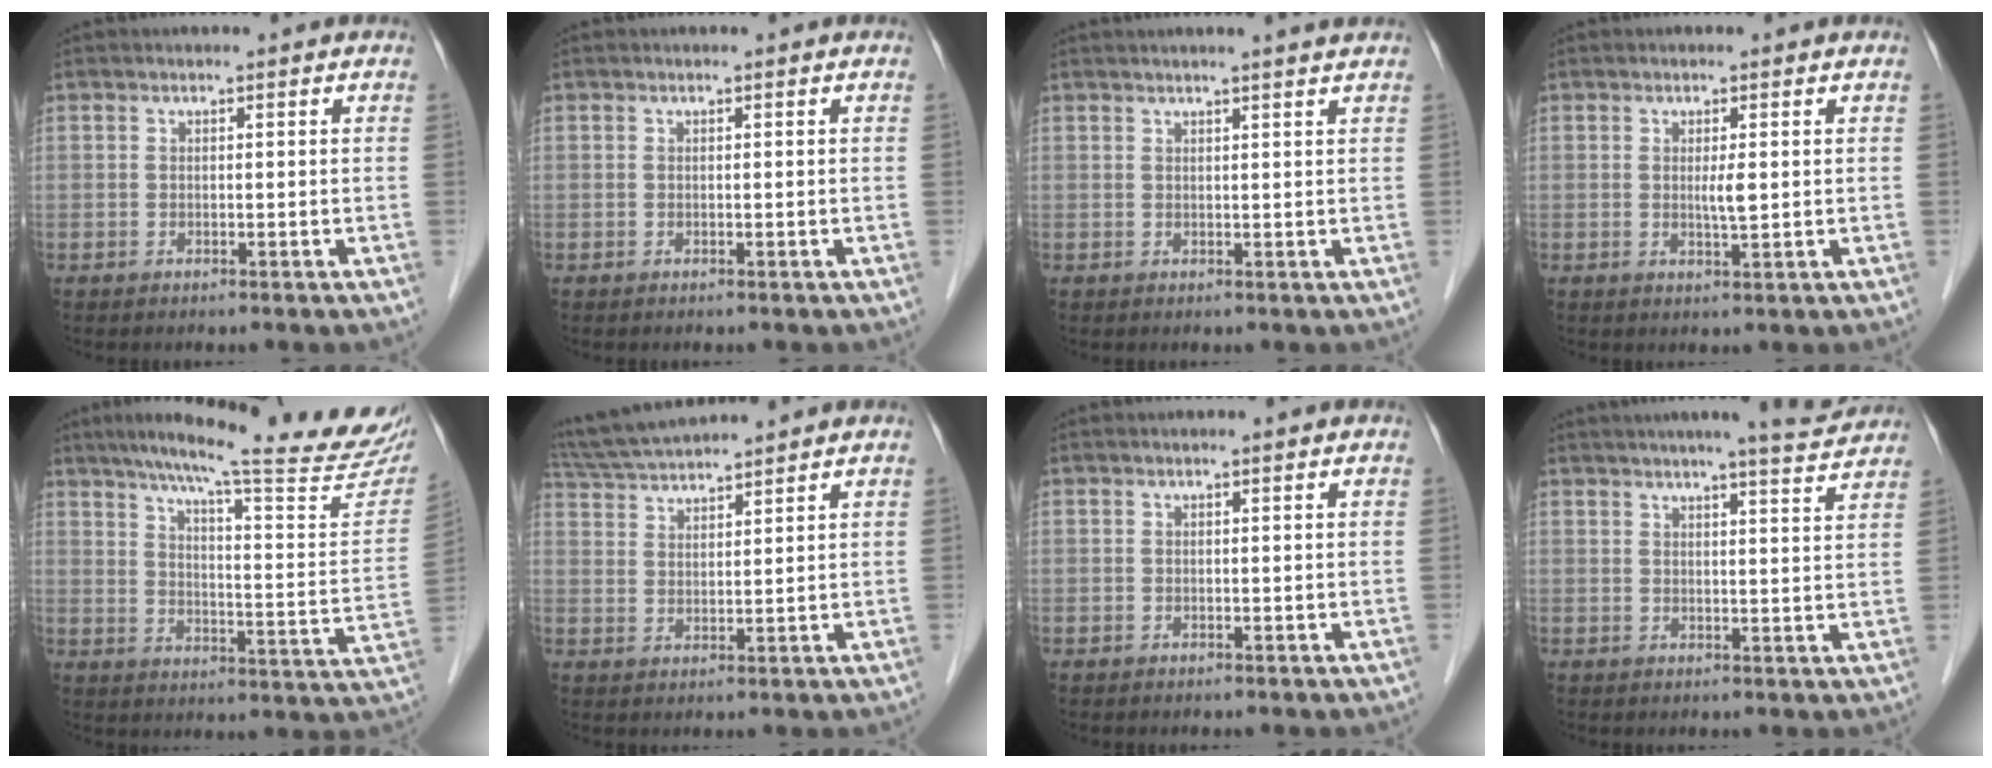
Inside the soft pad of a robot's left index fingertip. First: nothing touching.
{"total": 0.0}
{"total": 5.2, "force": [4.5, -0.6, 2.4], "torque": [-0.032, 0.016, 0.051]}
{"total": 2.1, "force": [0.3, 0.2, 2.0], "torque": [-0.039, -0.003, 0.005]}
{"total": 26.6, "force": [23.1, 1.0, 13.3], "torque": [-0.197, -0.059, 0.292]}
{"total": 9.6, "force": [9.0, -0.2, 3.2], "torque": [-0.070, 0.030, 0.164]}
{"total": 0.9, "force": [0.8, -0.1, 0.5], "torque": [-0.011, 0.011, 0.016]}
{"total": 9.3, "force": [8.4, -0.1, 3.9], "torque": [-0.058, 0.004, 0.098]}